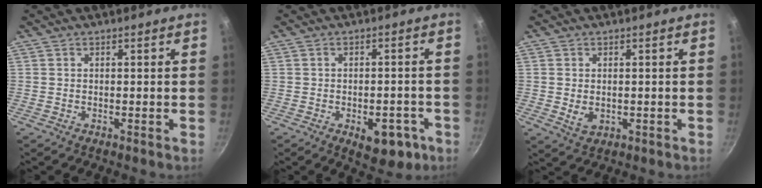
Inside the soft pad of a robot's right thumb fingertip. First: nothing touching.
{"total": 8.2, "force": [-3.3, 4.5, 6.0], "torque": [-0.042, 0.018, -0.032]}
{"total": 3.4, "force": [0.0, 2.5, 2.3], "torque": [-0.040, -0.009, 0.006]}